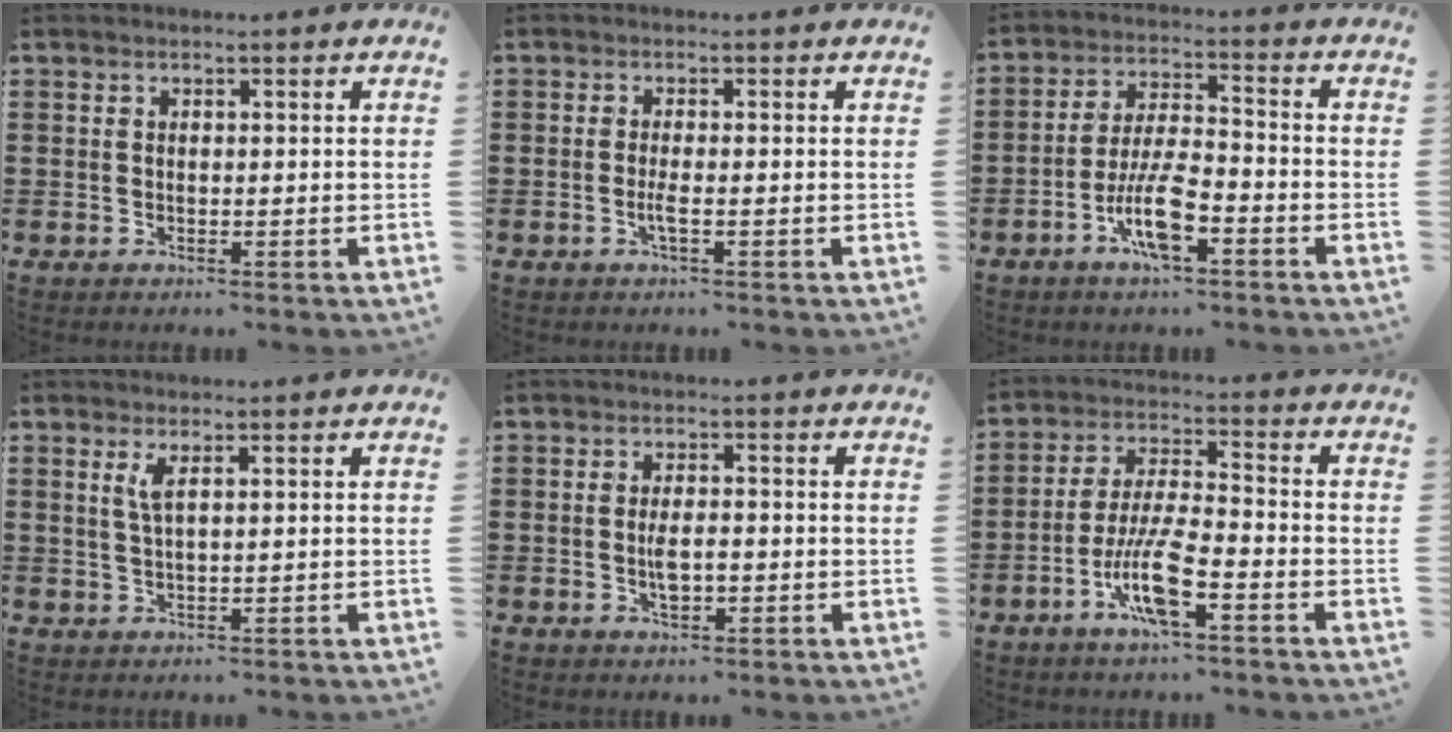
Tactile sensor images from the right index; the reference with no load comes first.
{"total": 2.1, "force": [-0.7, 0.0, 1.9], "torque": [-0.041, -0.006, -0.016]}
{"total": 8.5, "force": [-4.2, 2.3, 6.9], "torque": [-0.158, -0.006, -0.083]}
{"total": 2.2, "force": [1.0, 0.4, 2.0], "torque": [-0.043, 0.001, 0.017]}
{"total": 3.5, "force": [-0.6, 1.3, 3.2], "torque": [-0.058, 0.001, -0.011]}
{"total": 9.3, "force": [-4.4, 1.9, 8.0], "torque": [-0.174, -0.009, -0.085]}